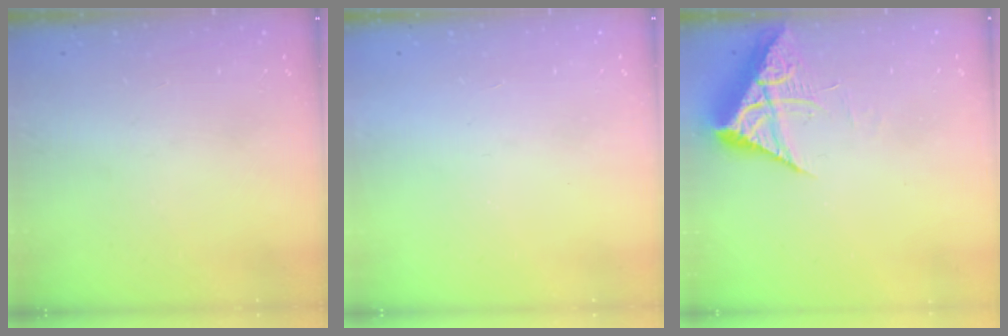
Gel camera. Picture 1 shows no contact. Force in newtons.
{"total": 1.7, "press": 1.6, "slide": 0.1}
{"total": 7.5, "press": 7.5, "slide": 0.8}